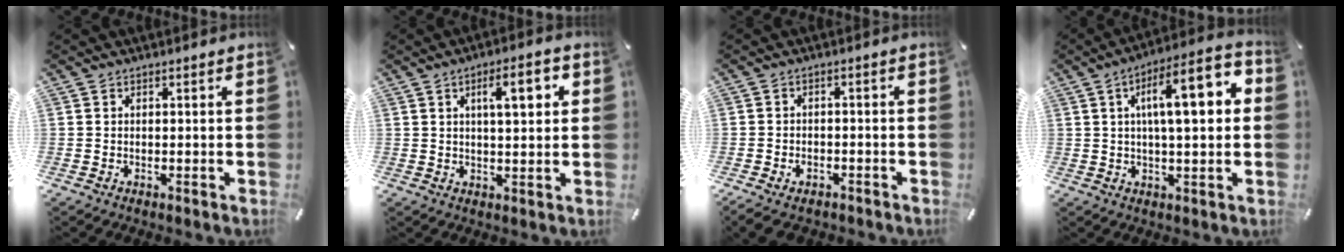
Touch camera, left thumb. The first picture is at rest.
{"total": 8.5, "force": [2.9, 2.6, 7.6], "torque": [-0.112, -0.008, 0.037]}
{"total": 3.1, "force": [-1.9, 2.0, 1.3], "torque": [-0.030, 0.008, -0.040]}
{"total": 14.8, "force": [3.3, 4.4, 13.8], "torque": [-0.204, -0.005, 0.045]}